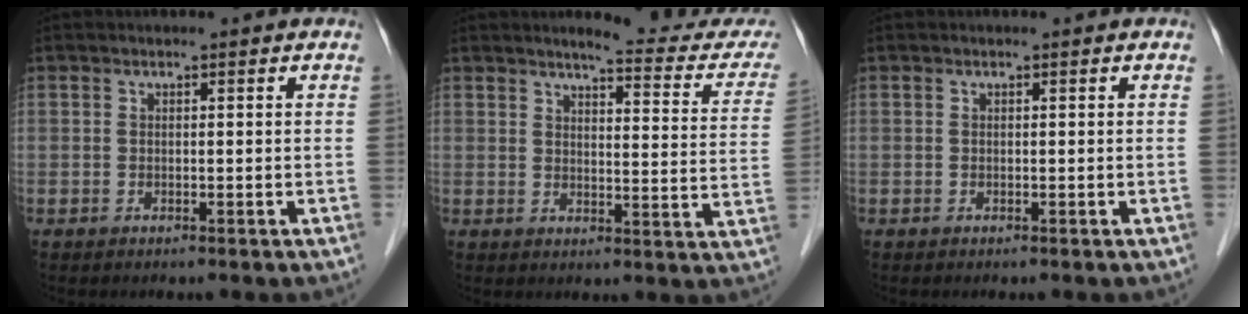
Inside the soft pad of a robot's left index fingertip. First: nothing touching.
{"total": 13.5, "force": [12.7, 1.3, 4.5], "torque": [-0.037, -0.049, 0.128]}
{"total": 0.0}